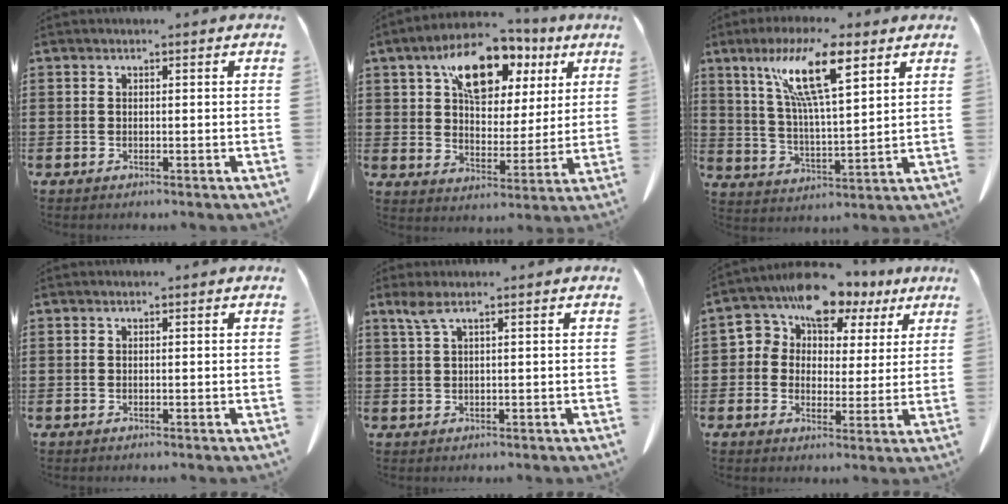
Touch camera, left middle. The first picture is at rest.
{"total": 12.7, "force": [6.9, 6.9, 8.1], "torque": [-0.142, -0.008, 0.118]}
{"total": 11.9, "force": [7.1, 2.3, 9.3], "torque": [-0.195, -0.009, 0.122]}
{"total": 0.0}
{"total": 1.9, "force": [0.9, 0.2, 1.6], "torque": [-0.036, 0.000, 0.017]}
{"total": 5.2, "force": [3.2, 3.9, 1.3], "torque": [-0.049, -0.013, 0.050]}